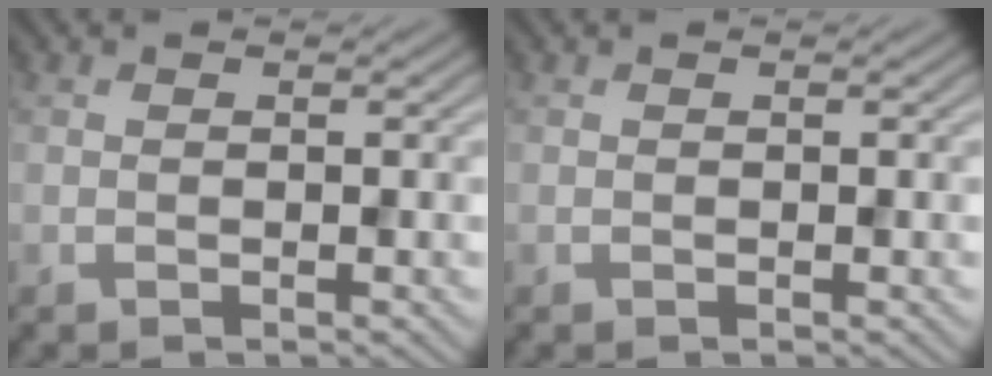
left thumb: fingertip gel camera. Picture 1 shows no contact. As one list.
[{"total": 0.0}]